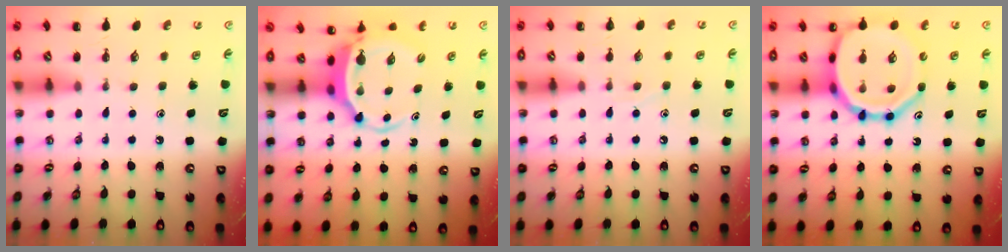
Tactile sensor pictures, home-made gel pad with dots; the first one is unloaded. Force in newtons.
{"total": 5.1, "press": 5.0, "slide": 1.0}
{"total": 5.3, "press": 5.0, "slide": 1.6}
{"total": 17.6, "press": 17.3, "slide": 3.1}